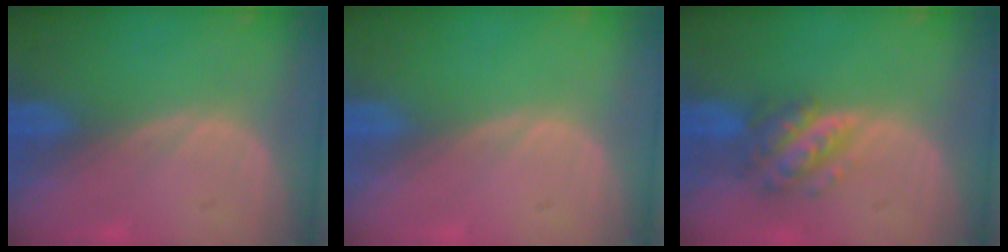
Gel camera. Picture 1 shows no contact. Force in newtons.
{"total": 0.0}
{"total": 5.9, "press": 5.3, "slide": 2.6}